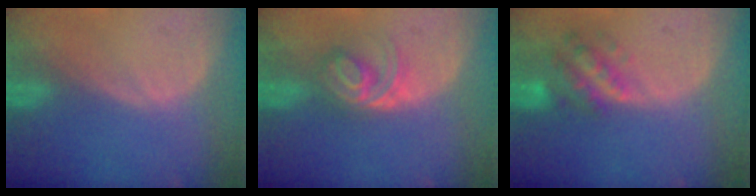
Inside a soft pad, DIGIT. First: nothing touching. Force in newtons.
{"total": 6.0, "press": 5.0, "slide": 3.2}
{"total": 5.7, "press": 5.5, "slide": 1.4}